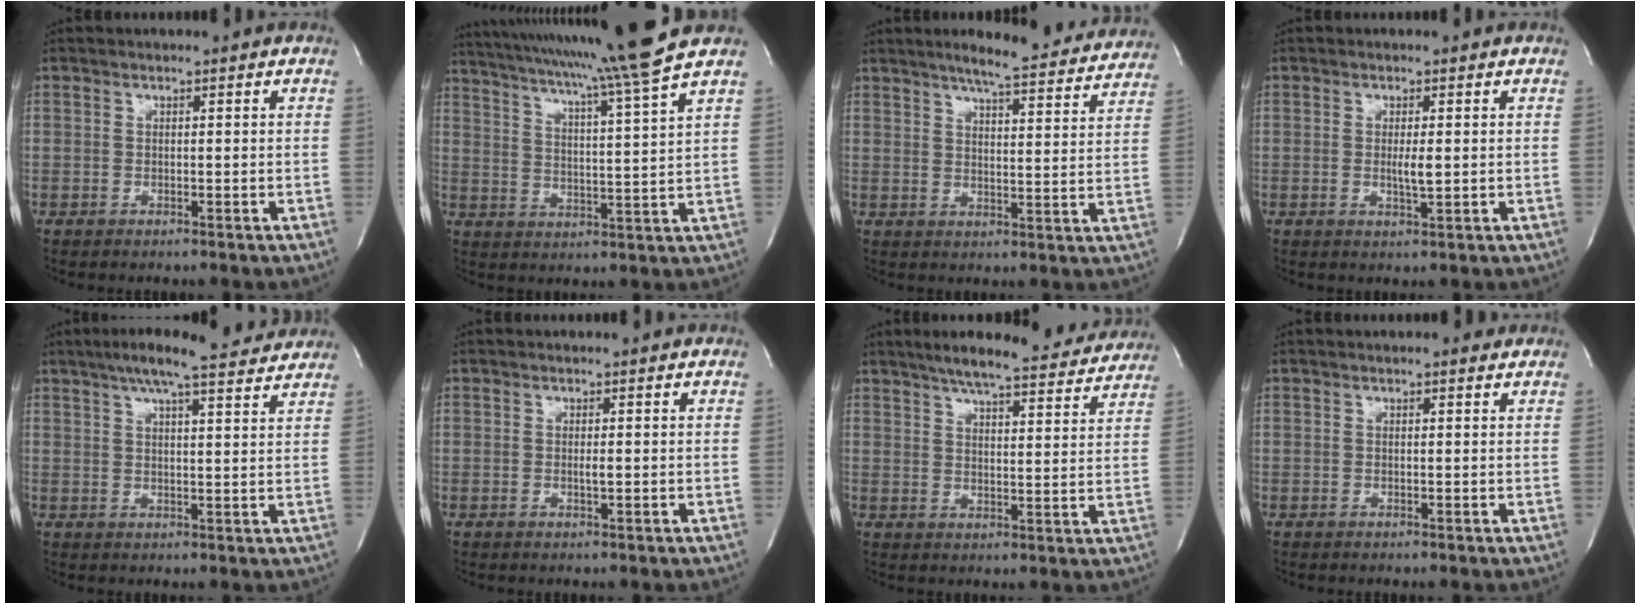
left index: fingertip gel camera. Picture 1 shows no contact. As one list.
[{"total": 17.7, "force": [15.0, -2.9, 8.9], "torque": [-0.157, -0.038, 0.213]}, {"total": 15.5, "force": [14.0, 1.9, 6.4], "torque": [-0.084, -0.009, 0.169]}, {"total": 2.4, "force": [0.0, 0.3, 2.4], "torque": [-0.046, -0.006, 0.000]}, {"total": 13.1, "force": [11.2, 1.1, 6.7], "torque": [-0.111, 0.022, 0.148]}, {"total": 0.9, "force": [-0.1, 0.1, 0.9], "torque": [-0.020, -0.004, -0.001]}, {"total": 17.3, "force": [15.5, 2.8, 7.3], "torque": [-0.107, 0.004, 0.198]}, {"total": 1.5, "force": [1.2, 0.4, 0.9], "torque": [-0.018, 0.005, 0.015]}]